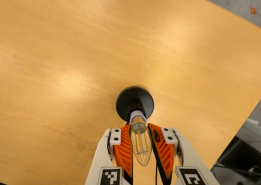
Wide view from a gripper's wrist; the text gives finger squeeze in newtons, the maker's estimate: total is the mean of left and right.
{"total": 17.1, "left": 16.0, "right": 18.1}